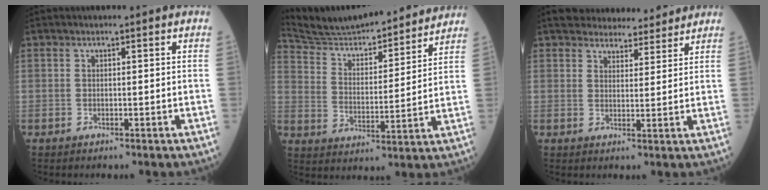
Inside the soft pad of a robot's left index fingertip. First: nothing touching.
{"total": 19.0, "force": [17.9, 2.9, 5.6], "torque": [-0.098, 0.014, 0.280]}
{"total": 7.8, "force": [7.3, 2.3, 1.4], "torque": [-0.010, 0.007, 0.091]}